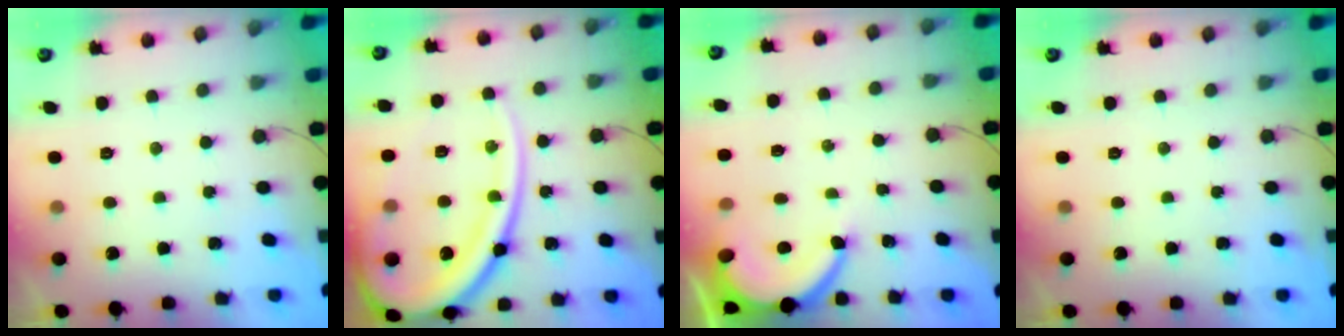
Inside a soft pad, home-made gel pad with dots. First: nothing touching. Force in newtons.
{"total": 25.0, "press": 24.9, "slide": 2.8}
{"total": 6.9, "press": 6.8, "slide": 0.7}
{"total": 0.0}